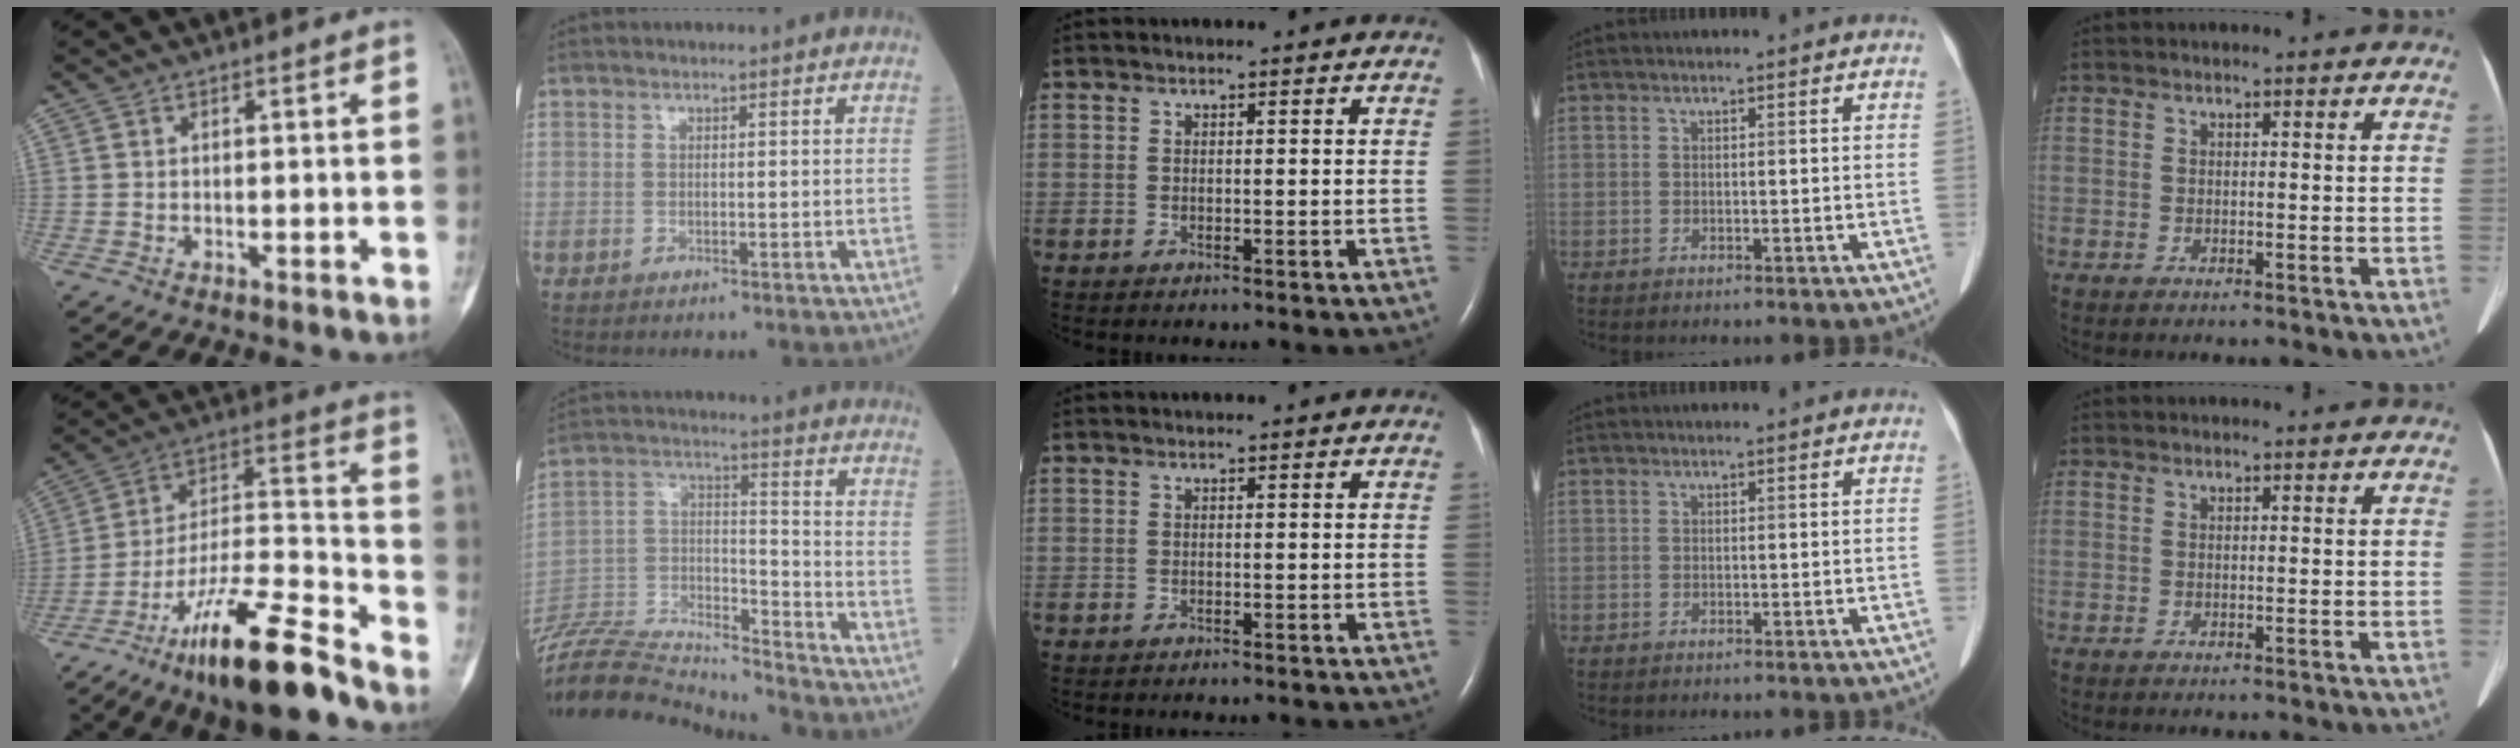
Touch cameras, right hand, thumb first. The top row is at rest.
{"thumb": {"total": 20.1, "force": [-14.7, 3.5, 13.3], "torque": [-0.250, 0.079, -0.258]}, "index": {"total": 22.0, "force": [-21.2, 1.3, 5.4], "torque": [-0.127, 0.007, -0.360]}}